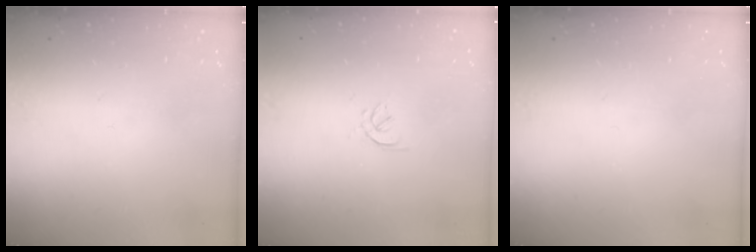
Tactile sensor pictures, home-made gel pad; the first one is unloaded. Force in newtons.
{"total": 1.5, "press": 1.4, "slide": 0.6}
{"total": 0.0}